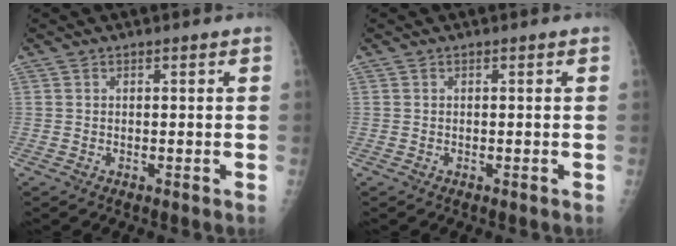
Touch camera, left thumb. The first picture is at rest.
{"total": 0.0}